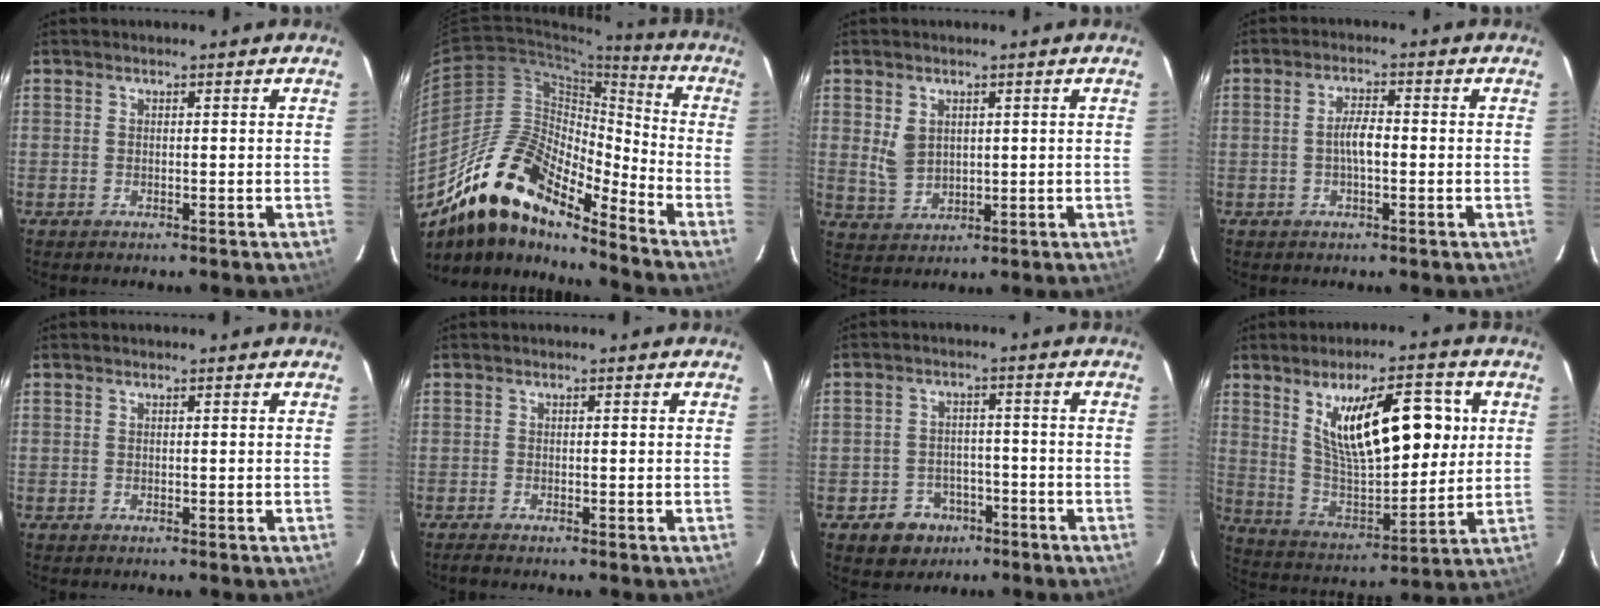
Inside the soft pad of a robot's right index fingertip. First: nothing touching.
{"total": 19.0, "force": [-15.0, 5.4, 10.2], "torque": [-0.173, -0.003, -0.289]}
{"total": 5.4, "force": [1.4, 4.1, 3.2], "torque": [-0.061, -0.001, 0.039]}
{"total": 3.5, "force": [-0.7, 1.0, 3.3], "torque": [-0.063, 0.006, -0.011]}
{"total": 0.0}
{"total": 1.3, "force": [-1.2, 0.0, 0.6], "torque": [-0.016, -0.005, -0.021]}
{"total": 7.0, "force": [-4.0, 5.6, 1.4], "torque": [-0.044, 0.021, -0.044]}
{"total": 18.8, "force": [6.3, 7.2, 16.2], "torque": [-0.267, 0.001, 0.120]}